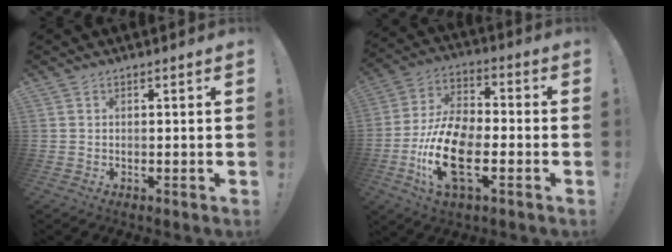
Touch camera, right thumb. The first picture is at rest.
{"total": 18.2, "force": [-6.1, 9.7, 14.2], "torque": [-0.281, 0.025, -0.099]}